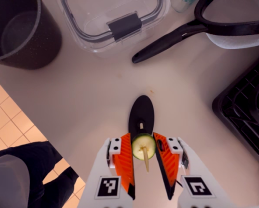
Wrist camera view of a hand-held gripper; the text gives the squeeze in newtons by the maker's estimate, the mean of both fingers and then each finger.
{"total": 8.1, "left": 7.8, "right": 8.4}